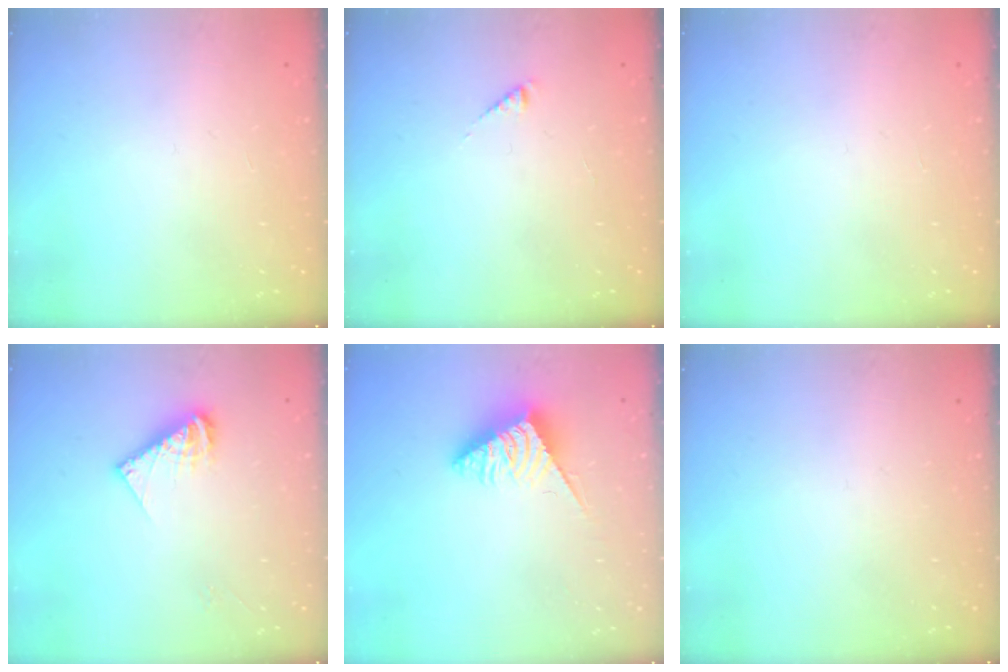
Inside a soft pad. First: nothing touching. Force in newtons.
{"total": 2.7, "press": 2.6, "slide": 0.4}
{"total": 0.0}
{"total": 8.9, "press": 8.9, "slide": 0.8}
{"total": 4.8, "press": 4.8, "slide": 0.5}
{"total": 0.0}